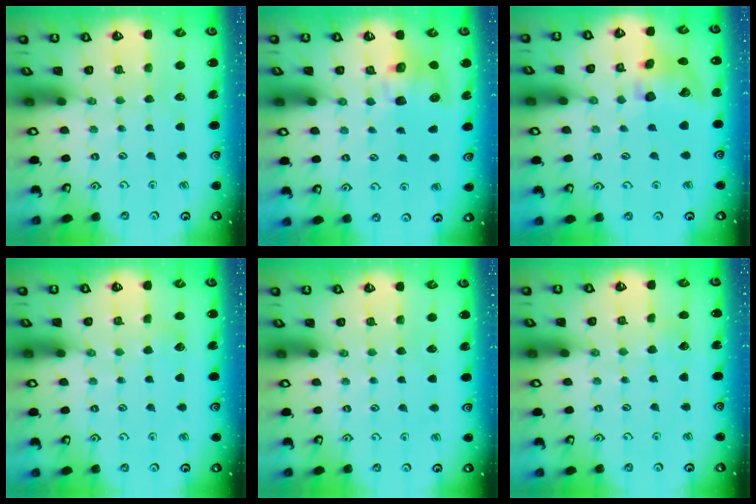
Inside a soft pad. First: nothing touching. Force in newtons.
{"total": 8.4, "press": 8.3, "slide": 1.3}
{"total": 12.1, "press": 11.9, "slide": 1.8}
{"total": 1.8, "press": 1.8, "slide": 0.2}
{"total": 0.0}
{"total": 2.9, "press": 2.9, "slide": 0.3}